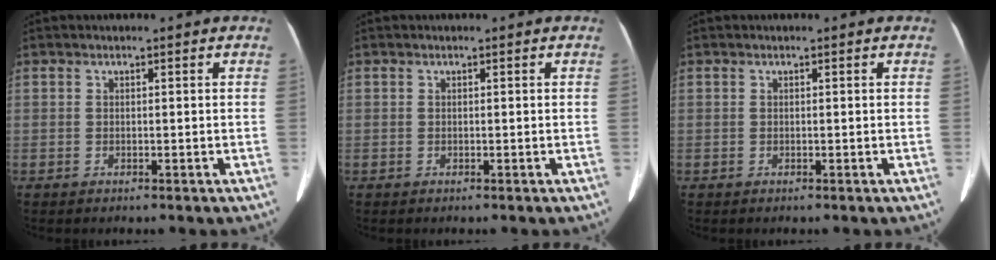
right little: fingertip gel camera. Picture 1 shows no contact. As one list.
[{"total": 0.0}, {"total": 0.0}]